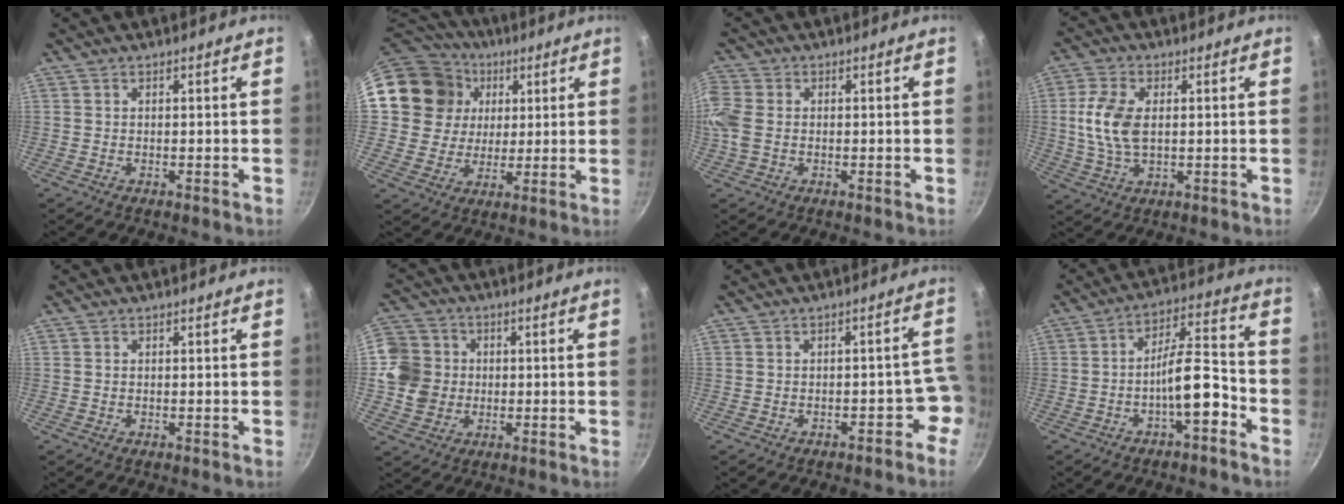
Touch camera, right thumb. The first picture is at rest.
{"total": 16.9, "force": [5.3, 15.1, 5.4], "torque": [-0.089, 0.013, 0.095]}
{"total": 5.1, "force": [-0.3, 3.8, 3.4], "torque": [-0.079, 0.003, -0.014]}
{"total": 9.3, "force": [0.8, 5.4, 7.5], "torque": [-0.152, 0.003, 0.015]}
{"total": 0.0}
{"total": 9.5, "force": [0.1, 8.9, 3.4], "torque": [-0.034, 0.009, -0.010]}
{"total": 5.3, "force": [-3.2, 3.2, 2.8], "torque": [0.031, 0.068, -0.023]}
{"total": 10.1, "force": [-4.5, 3.3, 8.4], "torque": [-0.123, 0.057, -0.073]}